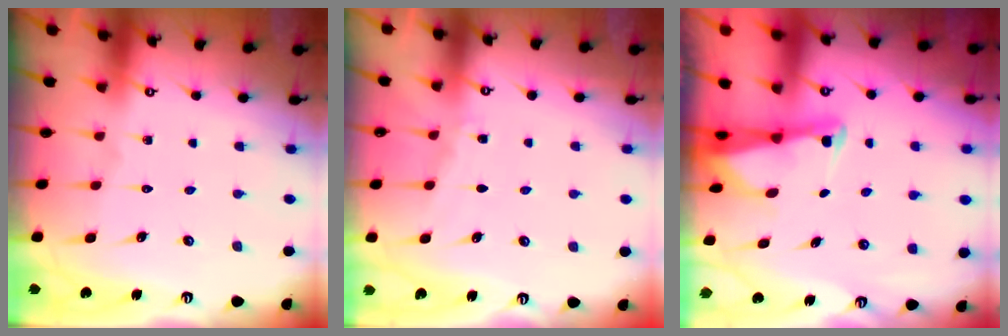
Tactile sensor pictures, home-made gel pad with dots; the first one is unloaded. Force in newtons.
{"total": 3.1, "press": 3.1, "slide": 0.4}
{"total": 2.6, "press": 2.6, "slide": 0.2}